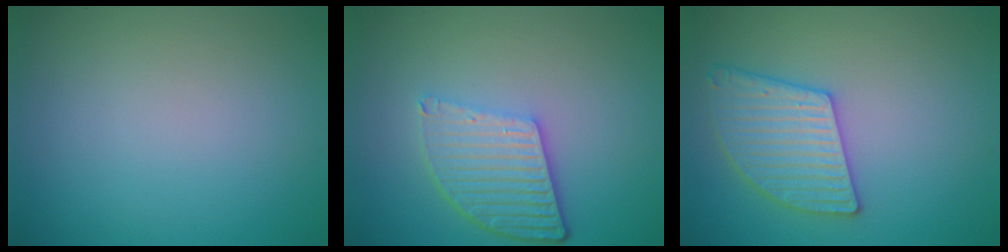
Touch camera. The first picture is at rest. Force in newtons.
{"total": 5.2, "press": 3.8, "slide": 3.6}
{"total": 4.3, "press": 4.0, "slide": 1.5}